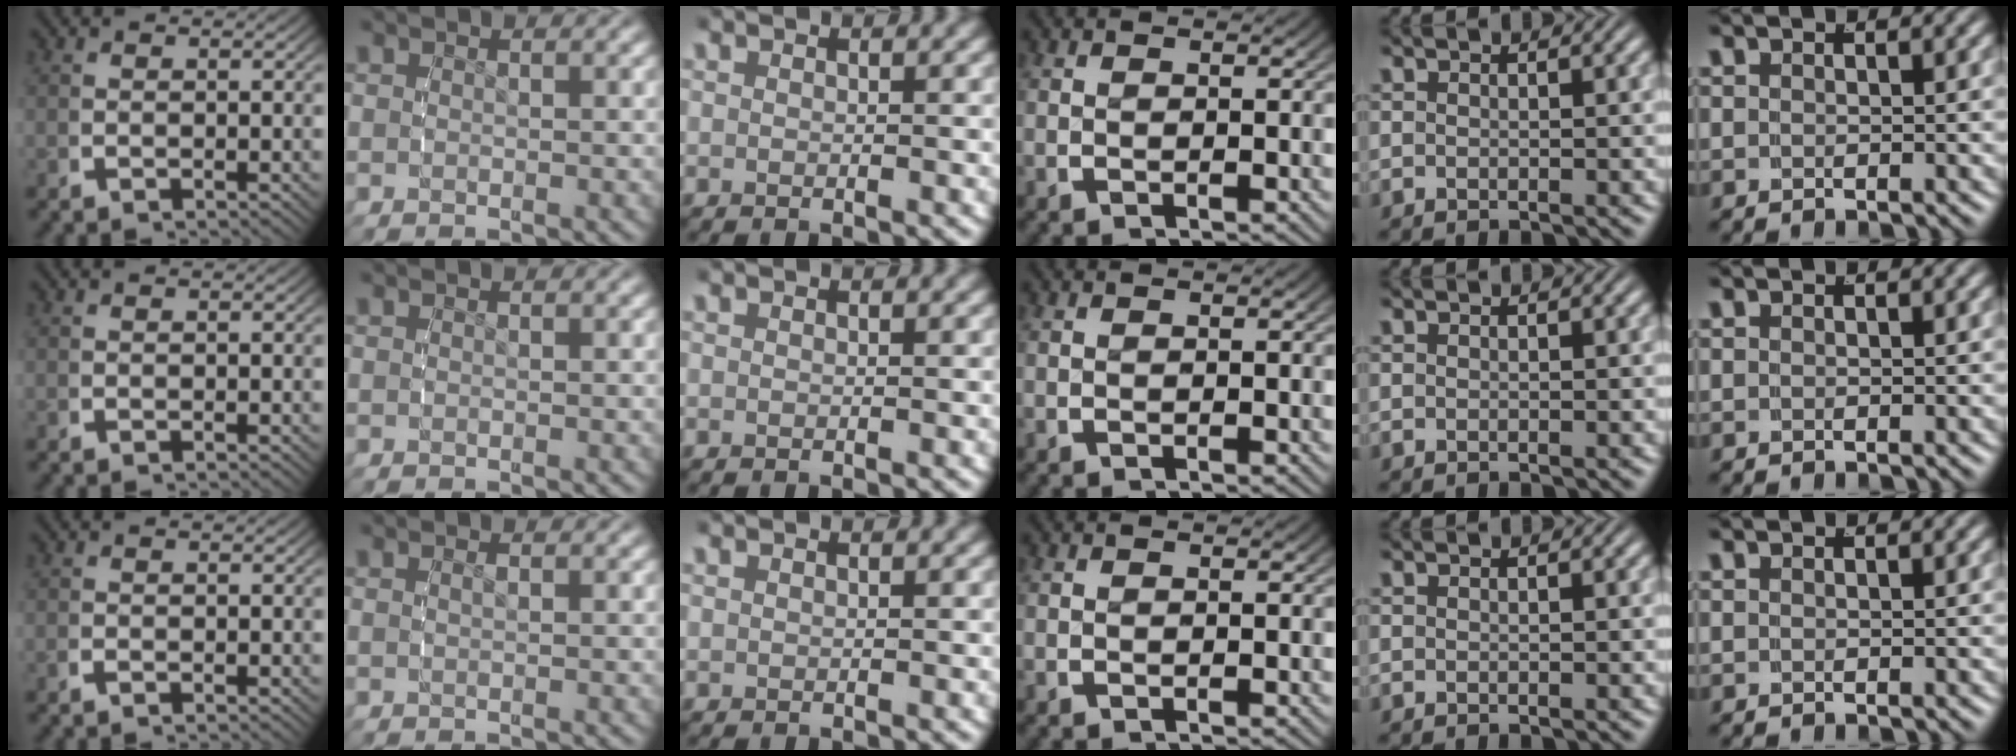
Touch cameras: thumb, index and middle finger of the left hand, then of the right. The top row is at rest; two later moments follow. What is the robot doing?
{"motion": "grasp_and_lifting", "object": "small bumper sticker"}